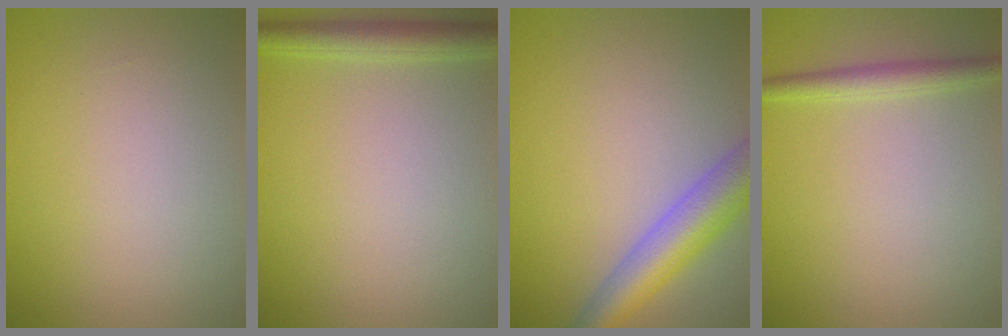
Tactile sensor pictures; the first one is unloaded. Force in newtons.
{"total": 3.0, "press": 3.0, "slide": 0.1}
{"total": 5.8, "press": 5.8, "slide": 0.4}
{"total": 2.1, "press": 2.1, "slide": 0.0}